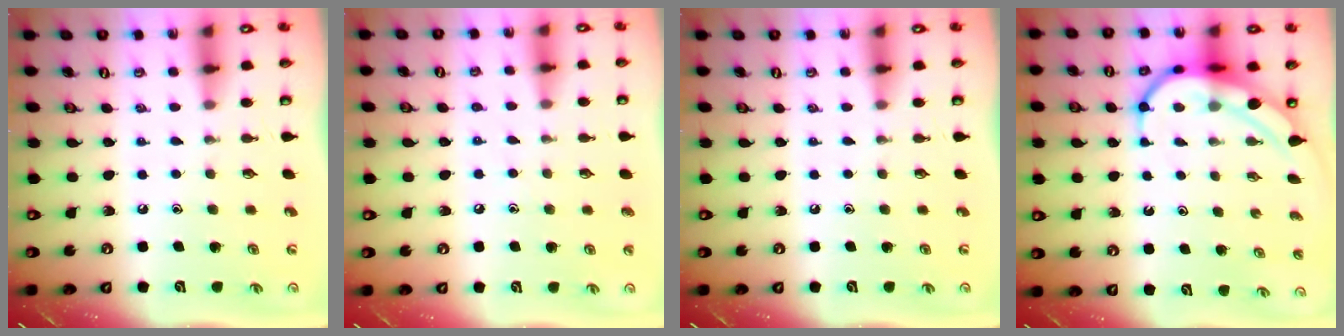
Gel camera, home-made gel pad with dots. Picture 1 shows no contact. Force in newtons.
{"total": 5.6, "press": 5.6, "slide": 0.6}
{"total": 0.0}
{"total": 8.7, "press": 8.7, "slide": 0.8}